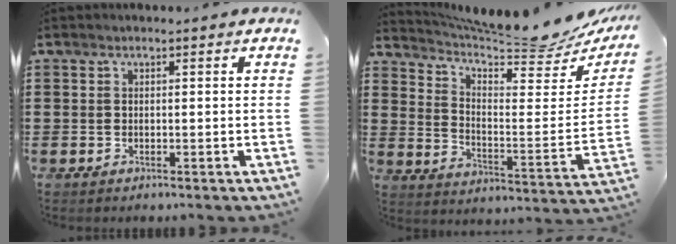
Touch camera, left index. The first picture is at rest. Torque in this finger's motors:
{"motor_torque": [2.14, 0.00, 0.05, 0.06]}